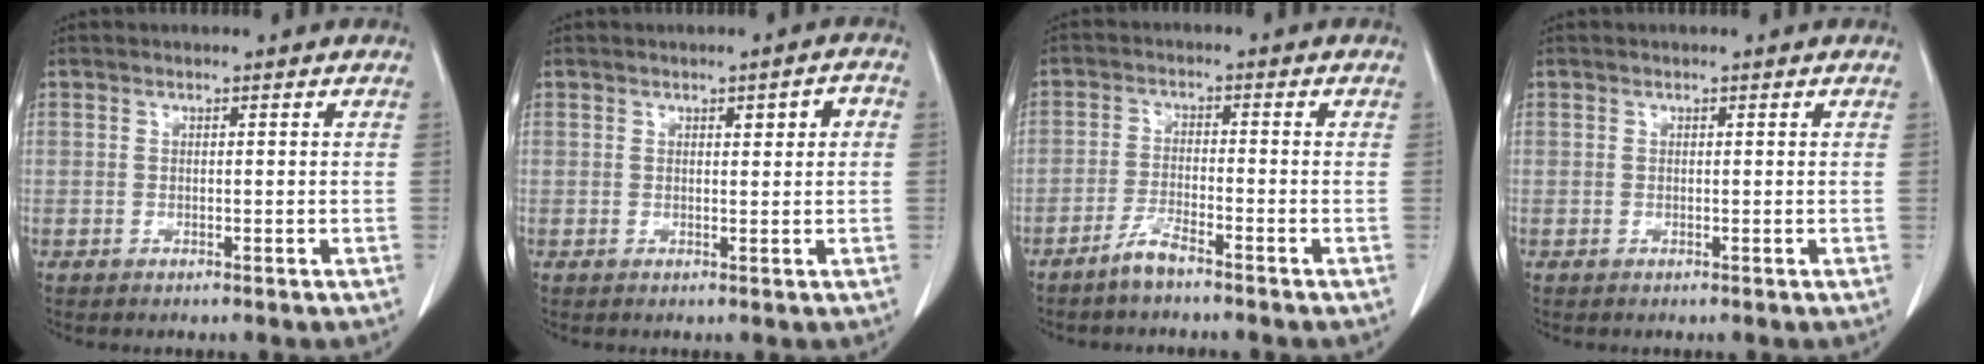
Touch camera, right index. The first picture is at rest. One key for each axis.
{"total": 2.6, "fx": 0.6, "fy": 0.7, "fz": 2.4, "tx": -0.032, "ty": 0.008, "tz": 0.010}
{"total": 3.6, "fx": -3.0, "fy": 0.1, "fz": 2.0, "tx": -0.044, "ty": -0.004, "tz": -0.062}
{"total": 0.0}